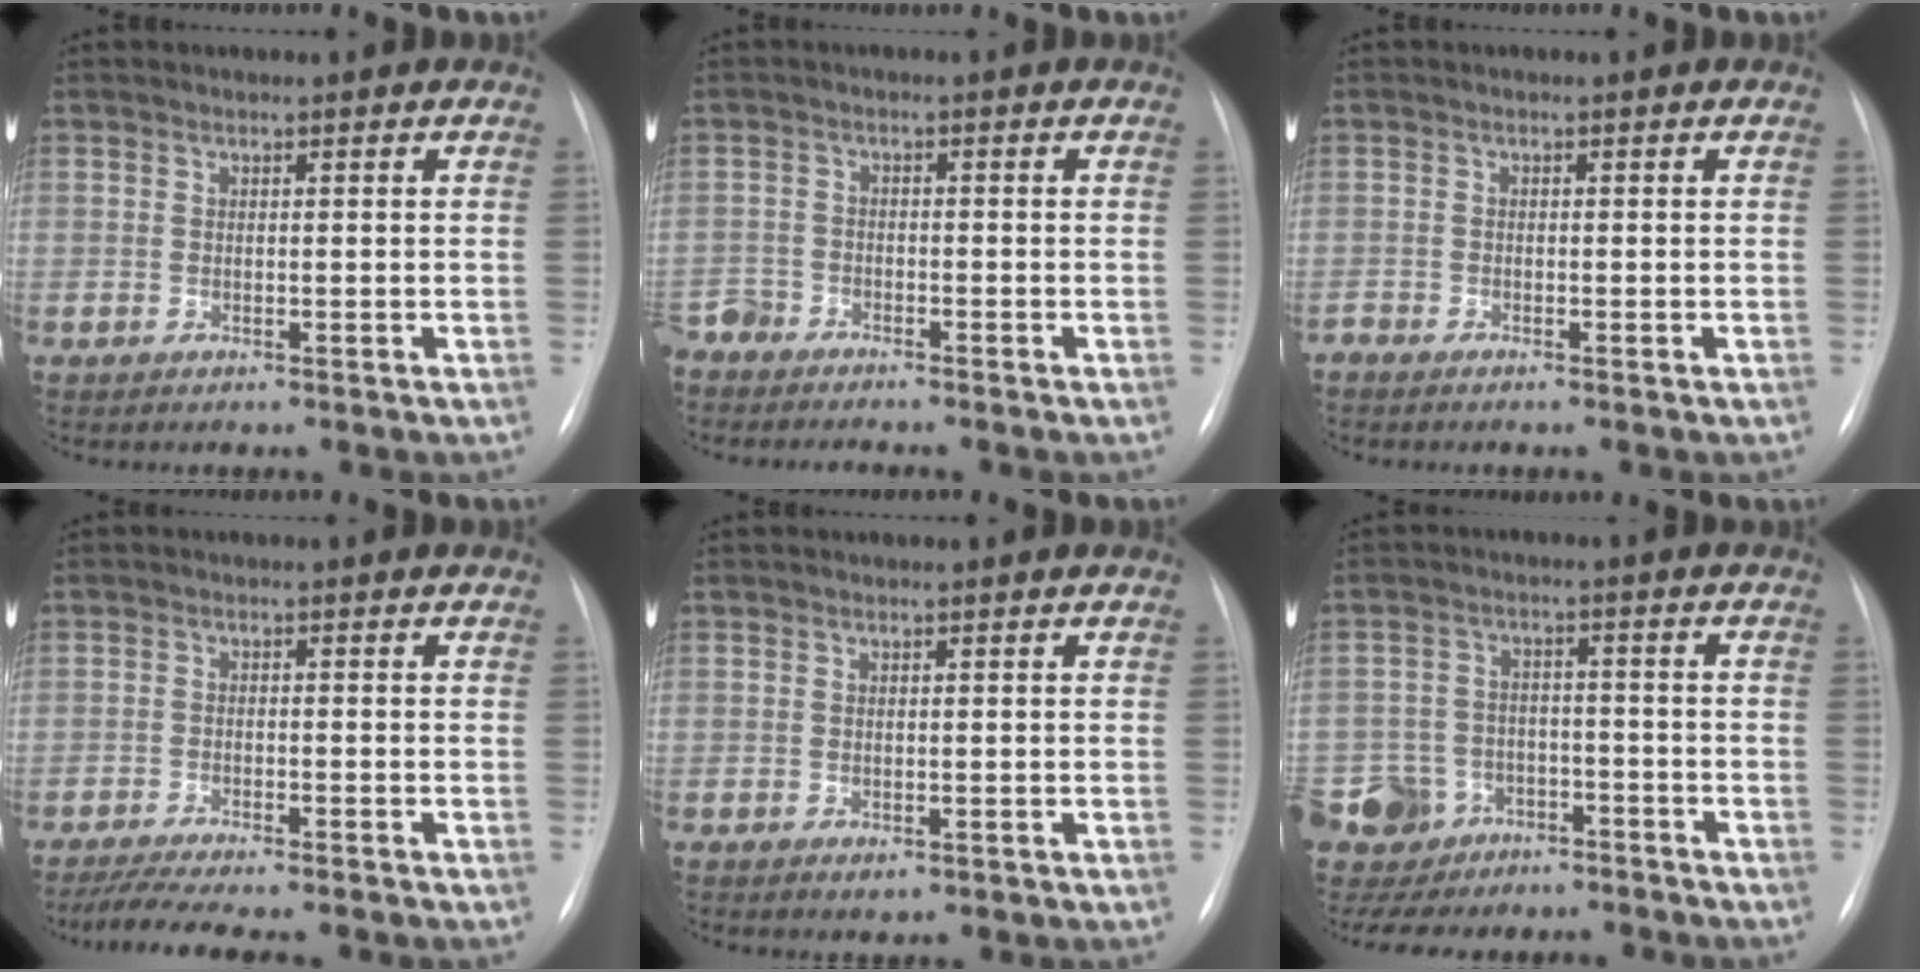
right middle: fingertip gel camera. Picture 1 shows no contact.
{"total": 5.9, "force": [-5.7, 1.1, 1.0], "torque": [-0.007, -0.016, -0.105]}
{"total": 0.9, "force": [-0.8, 0.0, 0.1], "torque": [-0.007, -0.002, -0.016]}
{"total": 8.7, "force": [-7.5, 0.7, 4.4], "torque": [-0.067, -0.014, -0.115]}
{"total": 0.8, "force": [-0.3, 0.5, 0.6], "torque": [-0.008, -0.002, -0.001]}
{"total": 11.7, "force": [-8.3, 8.0, 2.0], "torque": [-0.054, 0.021, -0.122]}